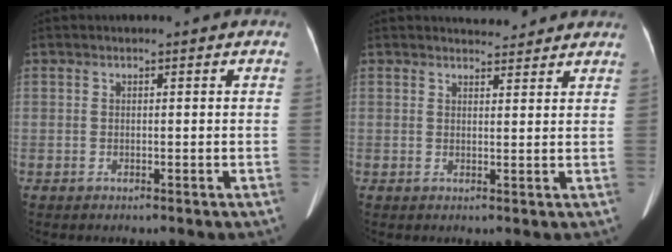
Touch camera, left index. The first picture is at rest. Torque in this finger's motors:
{"motor_torque": [-0.36, -0.54, -0.03, -0.01]}